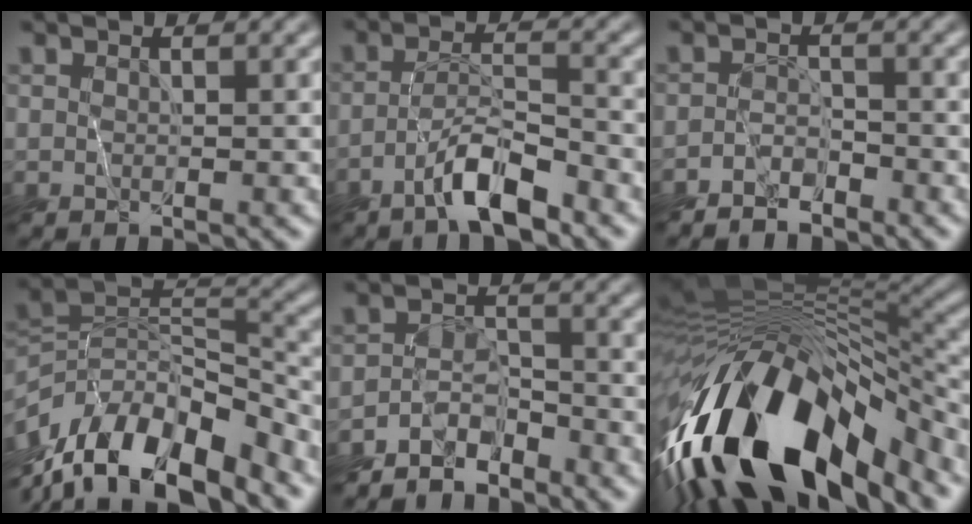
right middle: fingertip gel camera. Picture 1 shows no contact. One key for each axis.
{"total": 4.4, "fx": -3.6, "fy": 0.3, "fz": 2.5, "tx": -0.045, "ty": 0.004, "tz": -0.072}
{"total": 2.8, "fx": -2.8, "fy": 0.3, "fz": 0.2, "tx": -0.001, "ty": -0.002, "tz": -0.059}
{"total": 13.0, "fx": -10.4, "fy": 4.6, "fz": 6.4, "tx": -0.126, "ty": 0.022, "tz": -0.182}
{"total": 4.0, "fx": -3.8, "fy": 0.9, "fz": 0.4, "tx": -0.005, "ty": -0.004, "tz": -0.077}
{"total": 15.2, "fx": -8.3, "fy": 5.6, "fz": 11.3, "tx": -0.210, "ty": 0.013, "tz": -0.150}